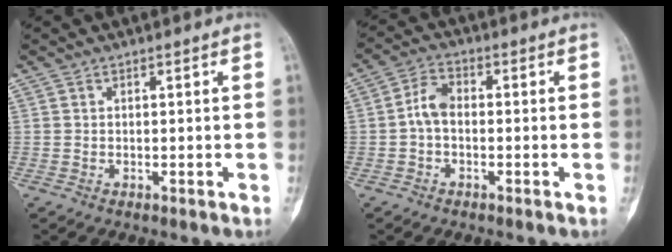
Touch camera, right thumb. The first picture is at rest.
{"total": 4.7, "force": [-0.6, 2.9, 3.6], "torque": [-0.063, 0.016, -0.023]}